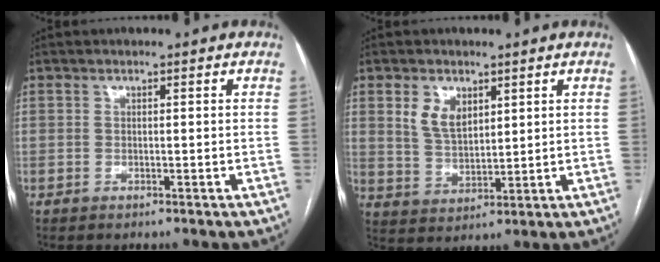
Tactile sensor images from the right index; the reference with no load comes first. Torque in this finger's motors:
{"motor_torque": [0.12, 0.07, 0.13, 0.04]}